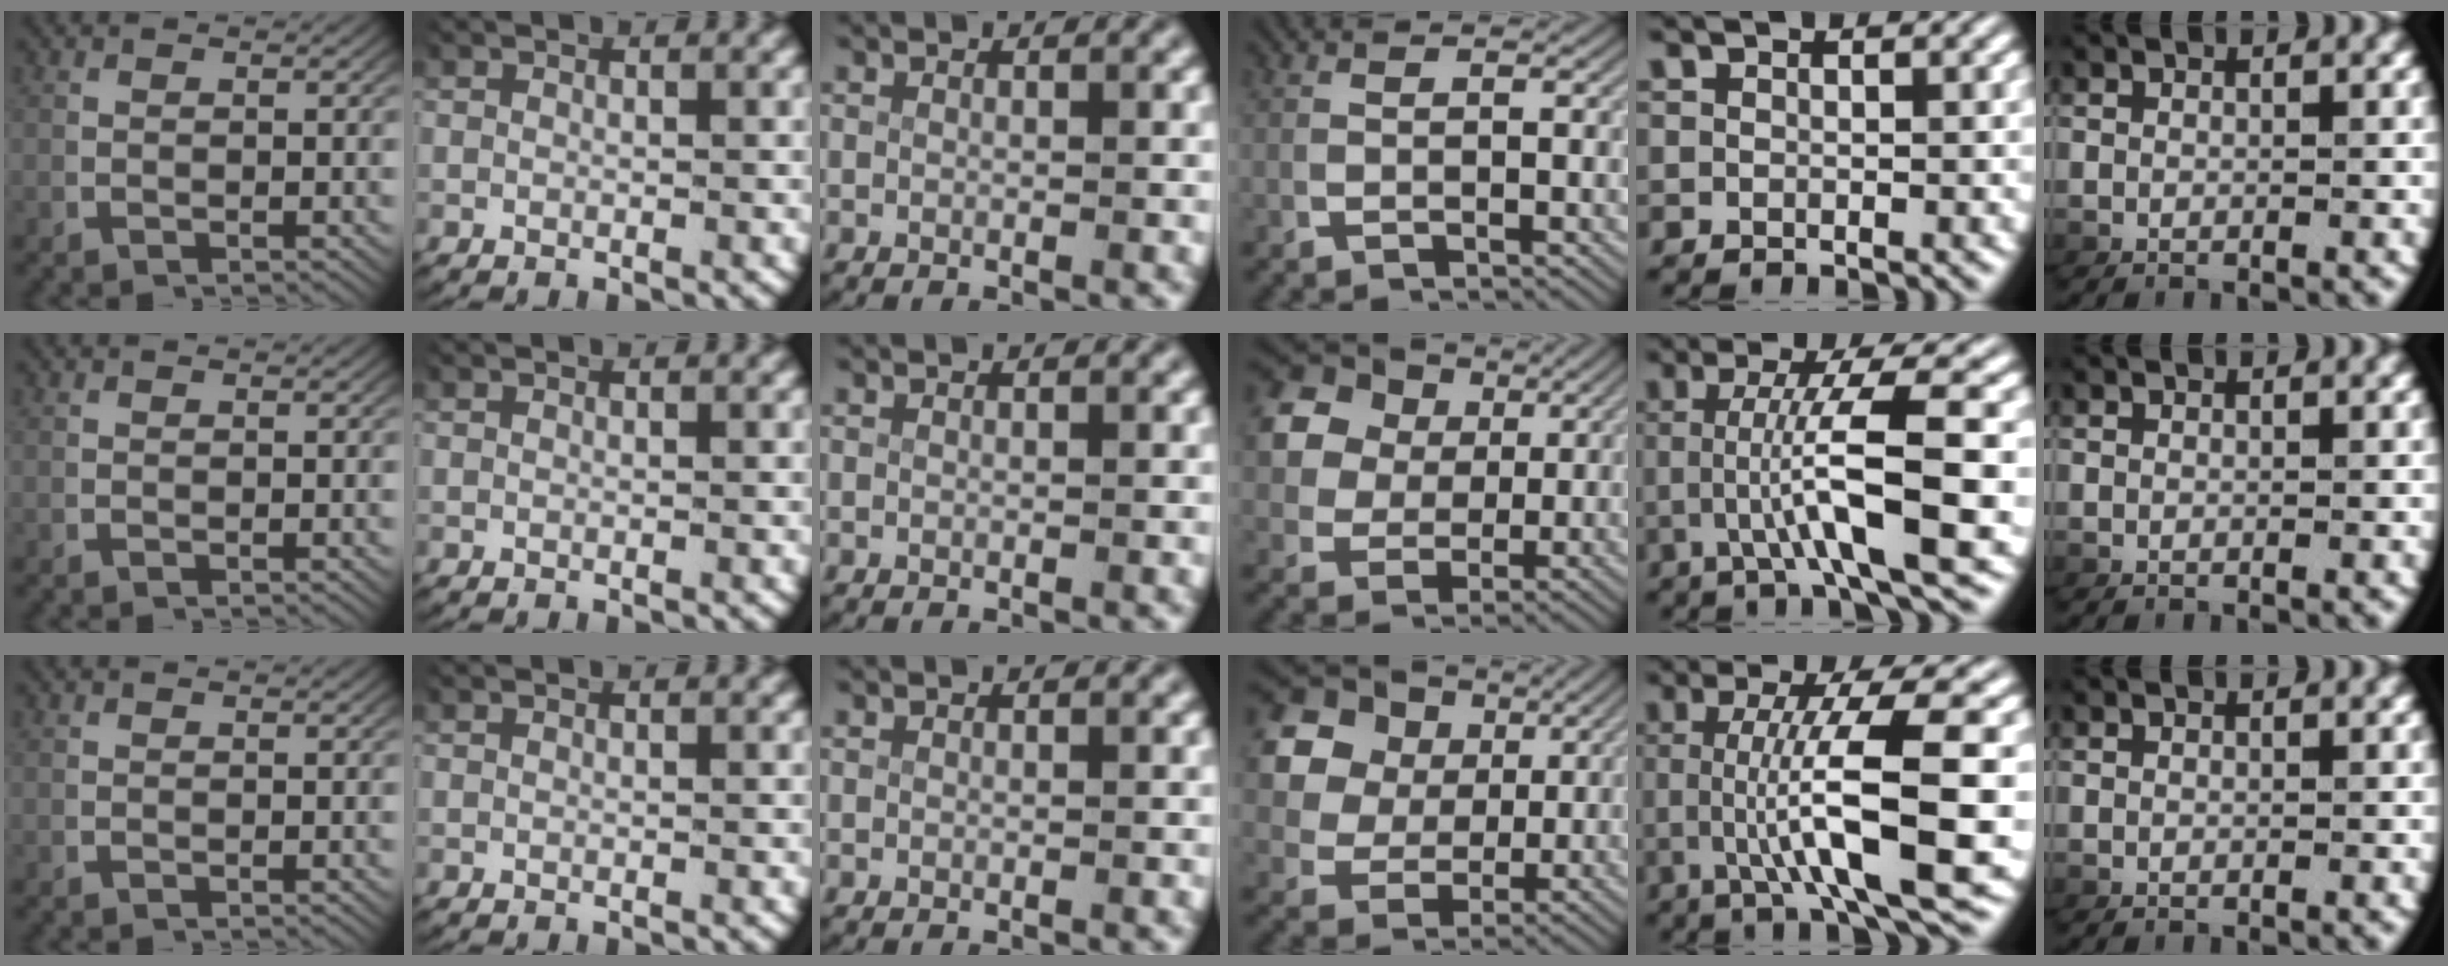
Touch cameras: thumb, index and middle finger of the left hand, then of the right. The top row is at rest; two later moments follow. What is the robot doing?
{"motion": "grasp_and_lifting", "object": "card"}